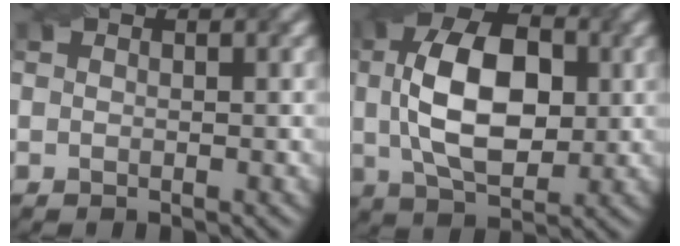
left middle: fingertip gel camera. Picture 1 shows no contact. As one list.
[{"total": 8.7, "force": [-0.3, 5.0, 7.1], "torque": [-0.145, 0.021, 0.002]}]